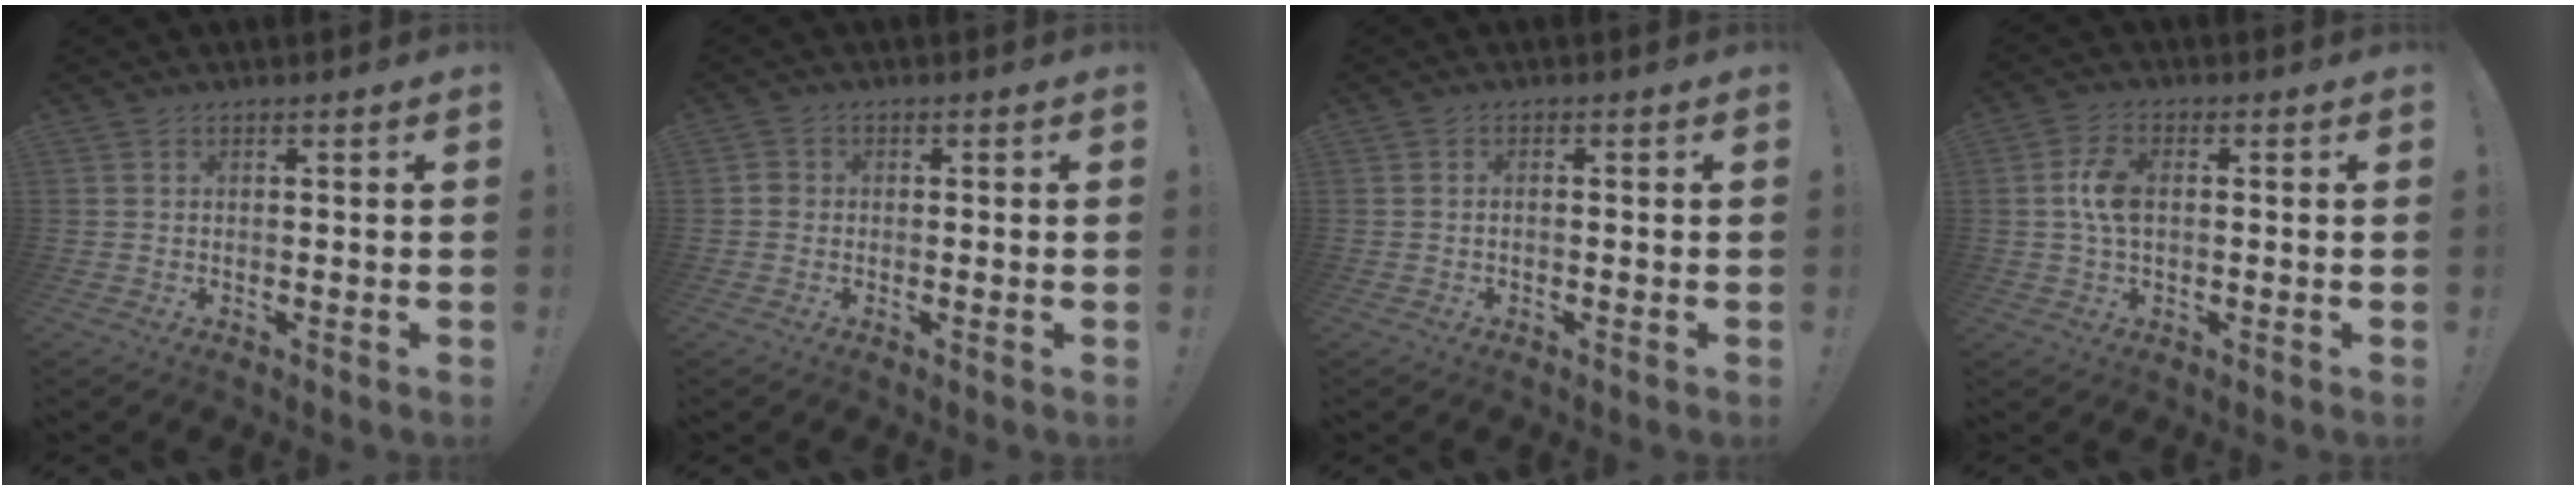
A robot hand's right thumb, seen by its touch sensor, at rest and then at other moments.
{"total": 1.8, "force": [-0.7, 1.4, 0.9], "torque": [-0.019, 0.010, -0.010]}
{"total": 1.0, "force": [-0.5, 0.2, 0.8], "torque": [-0.021, 0.005, -0.008]}
{"total": 6.7, "force": [0.5, 3.7, 5.5], "torque": [-0.112, 0.008, 0.008]}